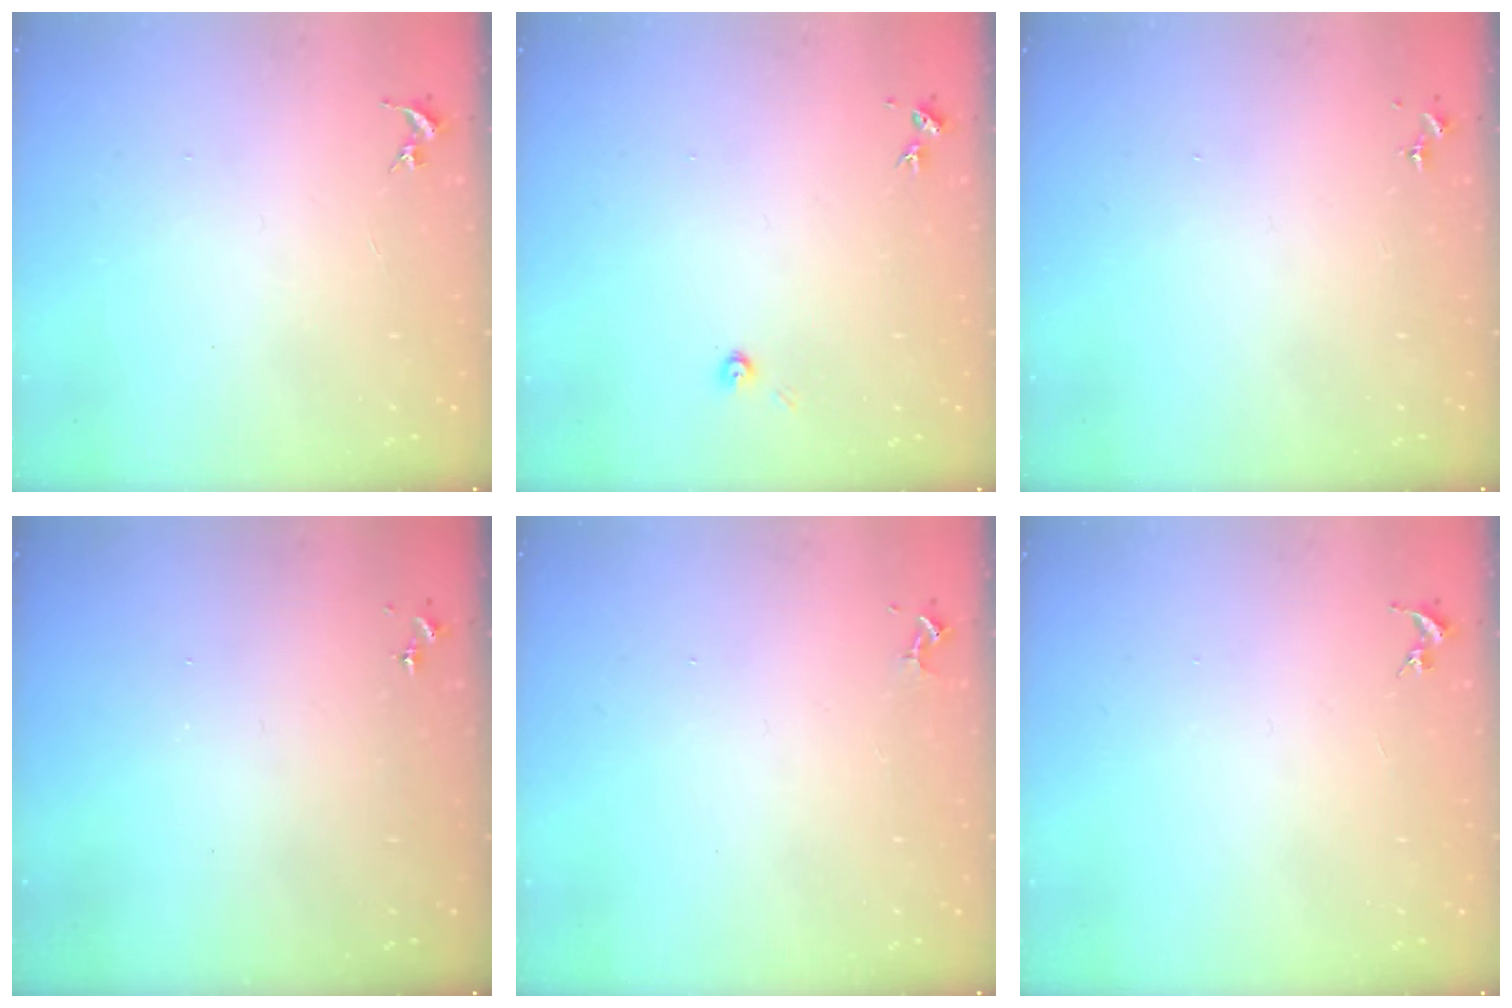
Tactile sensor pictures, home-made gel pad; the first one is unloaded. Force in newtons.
{"total": 4.3, "press": 4.2, "slide": 0.6}
{"total": 0.0}
{"total": 0.0}
{"total": 3.1, "press": 3.1, "slide": 0.4}
{"total": 0.0}